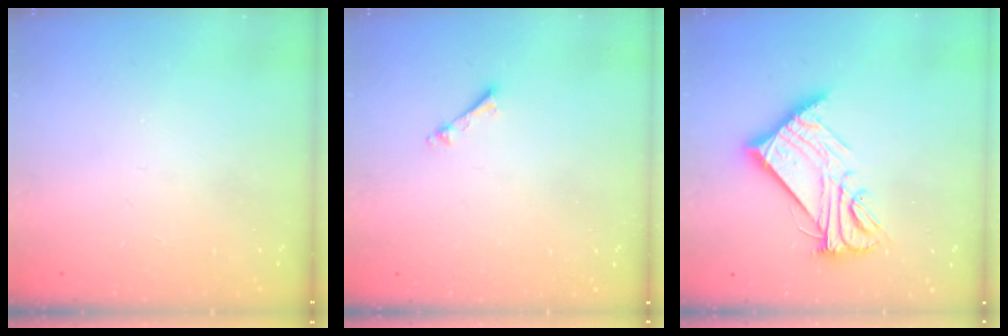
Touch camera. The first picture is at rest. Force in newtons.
{"total": 1.3, "press": 1.3, "slide": 0.3}
{"total": 13.1, "press": 13.1, "slide": 0.7}